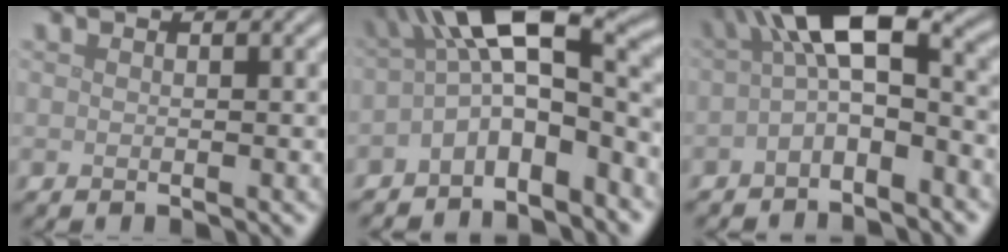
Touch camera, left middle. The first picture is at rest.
{"total": 8.4, "force": [-1.3, 3.8, 7.3], "torque": [-0.113, 0.018, -0.041]}
{"total": 6.8, "force": [-0.2, 2.8, 6.2], "torque": [-0.100, 0.020, -0.018]}